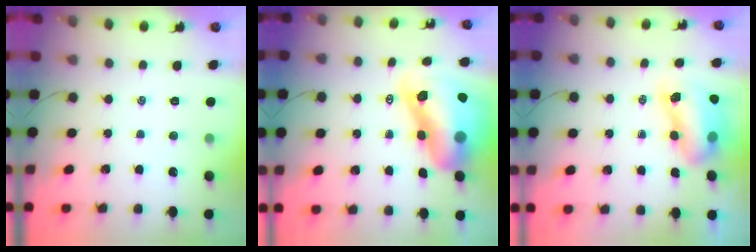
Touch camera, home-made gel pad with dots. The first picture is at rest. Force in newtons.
{"total": 19.3, "press": 18.4, "slide": 5.6}
{"total": 9.2, "press": 9.0, "slide": 2.1}